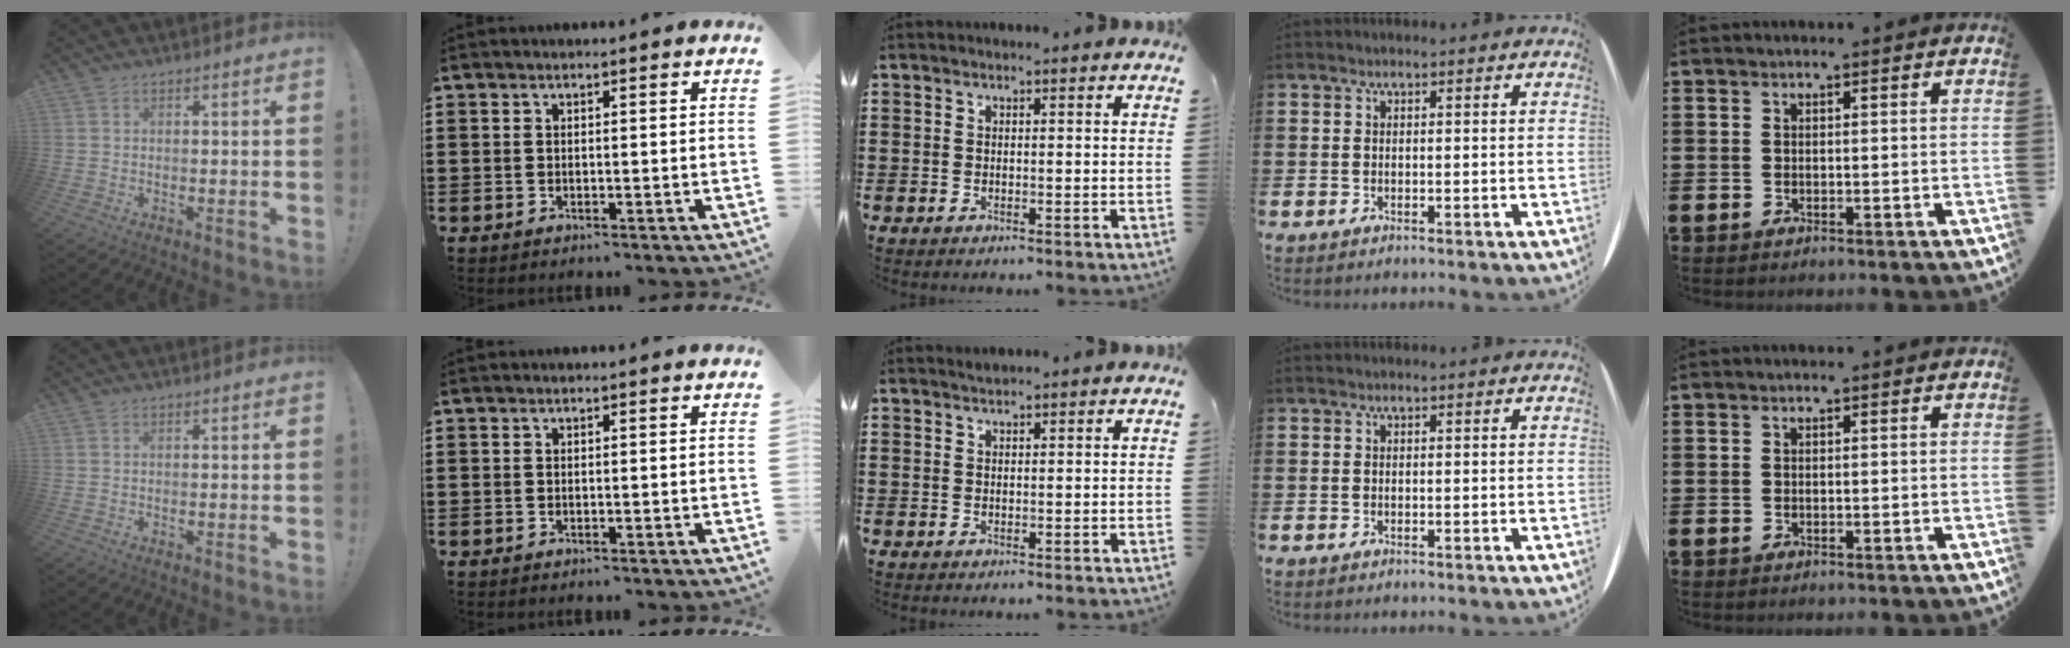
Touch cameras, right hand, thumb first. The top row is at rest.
{"middle": {"total": 0.7, "force": [0.6, 0.2, 0.0], "torque": [-0.001, -0.001, 0.013]}}